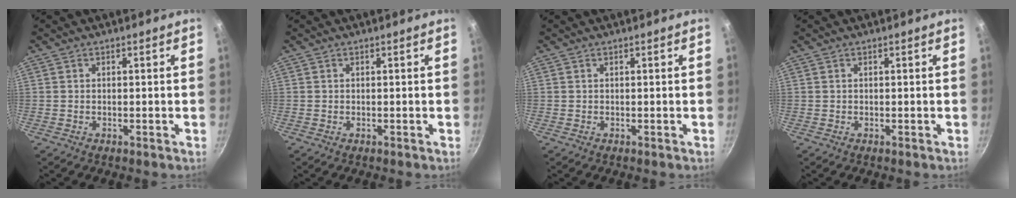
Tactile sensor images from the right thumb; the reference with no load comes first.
{"total": 0.0}
{"total": 0.0}
{"total": 0.0}